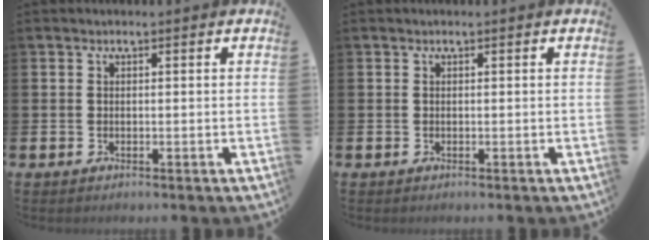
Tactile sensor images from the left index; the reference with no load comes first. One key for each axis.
{"total": 0.0}